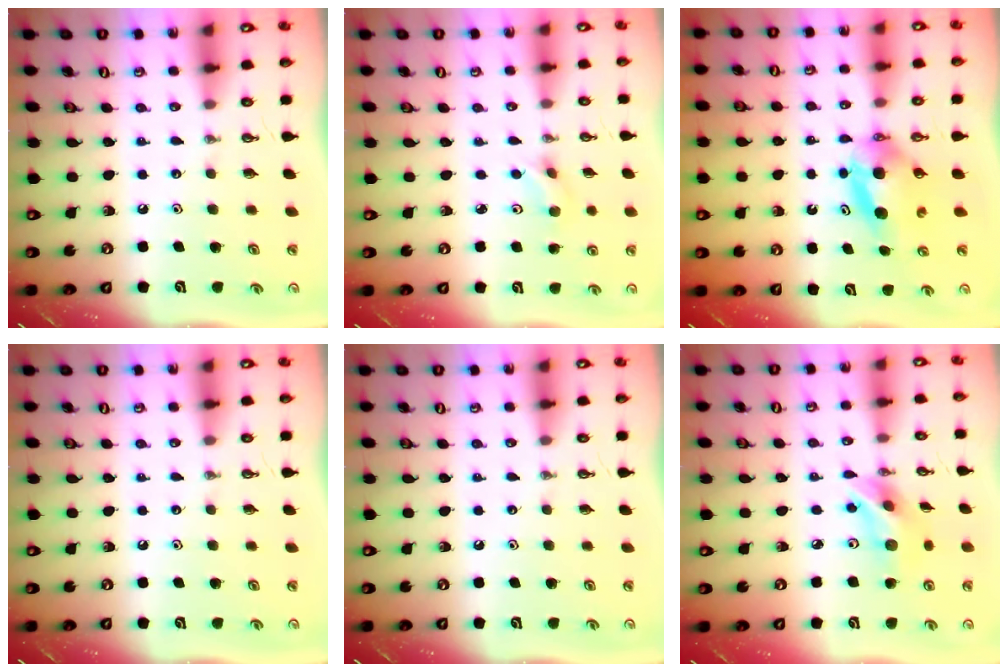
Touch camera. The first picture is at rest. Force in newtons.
{"total": 3.5, "press": 3.4, "slide": 0.8}
{"total": 6.8, "press": 6.4, "slide": 2.3}
{"total": 0.0}
{"total": 0.0}
{"total": 12.5, "press": 12.0, "slide": 3.2}